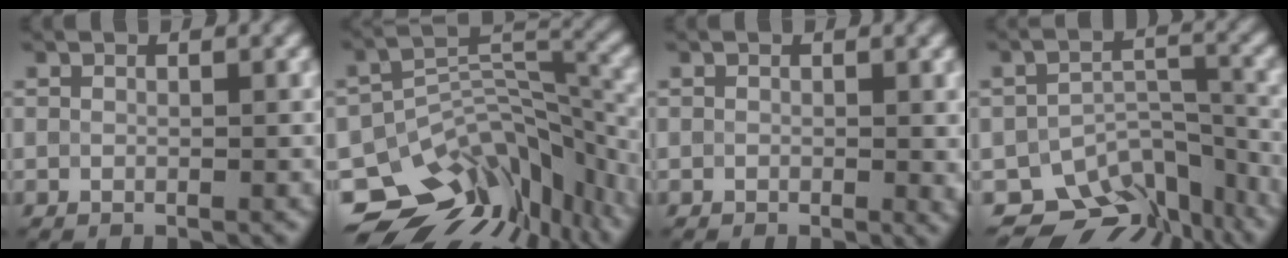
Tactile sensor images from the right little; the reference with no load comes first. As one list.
[{"total": 13.0, "force": [-8.9, 6.4, 7.0], "torque": [-0.136, -0.003, -0.108]}, {"total": 0.8, "force": [-0.1, -0.3, 0.7], "torque": [-0.010, 0.002, 0.007]}, {"total": 8.3, "force": [-7.0, 3.6, 2.8], "torque": [-0.037, -0.016, -0.092]}]